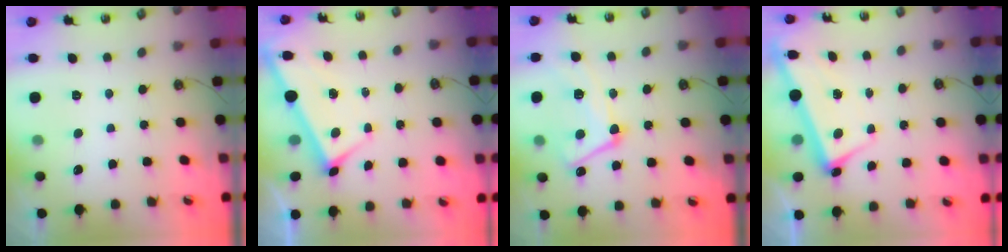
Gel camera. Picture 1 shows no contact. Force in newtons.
{"total": 2.6, "press": 2.6, "slide": 0.4}
{"total": 11.6, "press": 11.5, "slide": 1.2}
{"total": 2.6, "press": 2.6, "slide": 0.5}